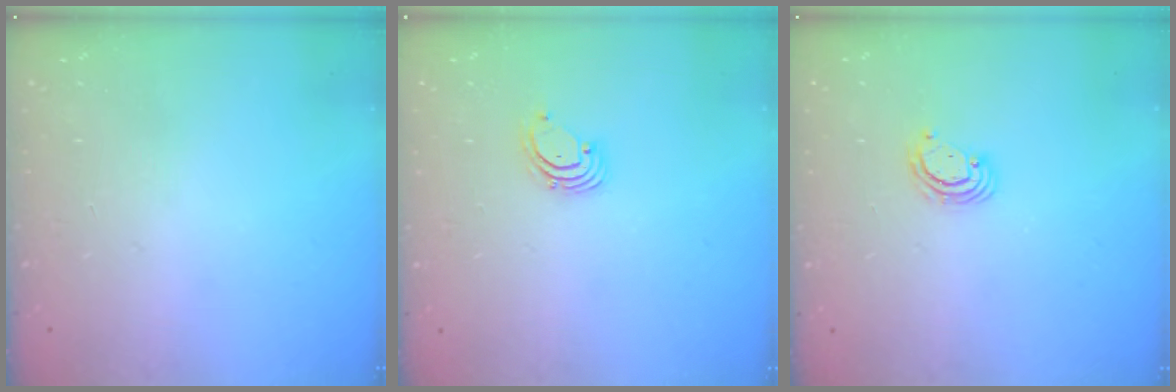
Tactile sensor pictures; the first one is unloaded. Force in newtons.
{"total": 1.6, "press": 1.6, "slide": 0.1}
{"total": 2.8, "press": 2.8, "slide": 0.3}